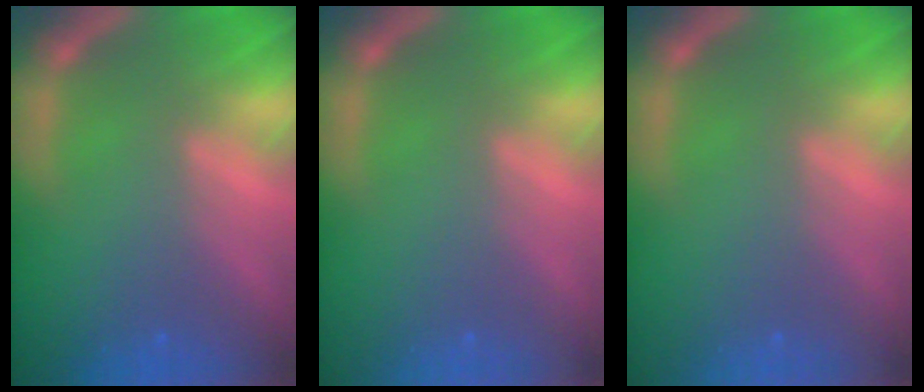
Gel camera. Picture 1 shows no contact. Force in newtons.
{"total": 0.0}
{"total": 0.0}